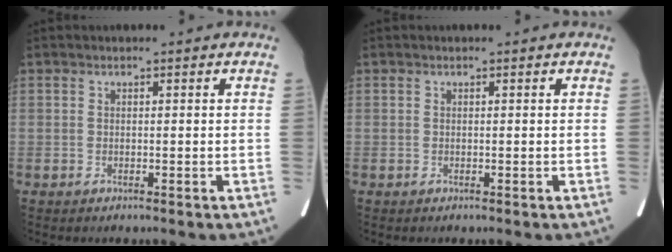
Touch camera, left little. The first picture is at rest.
{"total": 0.0}